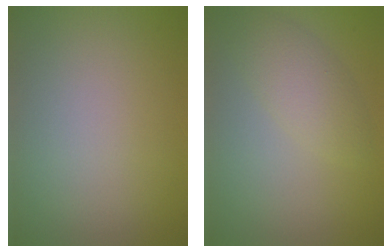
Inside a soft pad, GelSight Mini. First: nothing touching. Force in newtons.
{"total": 2.8, "press": 2.8, "slide": 0.1}